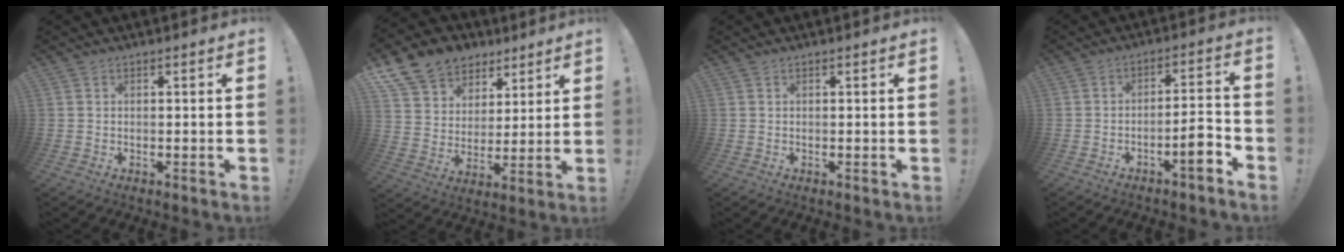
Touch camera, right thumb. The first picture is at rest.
{"total": 12.3, "force": [8.1, 8.7, 3.3], "torque": [-0.057, -0.055, 0.158]}
{"total": 0.0}
{"total": 7.3, "force": [-4.1, 1.3, 5.9], "torque": [-0.088, 0.020, -0.067]}